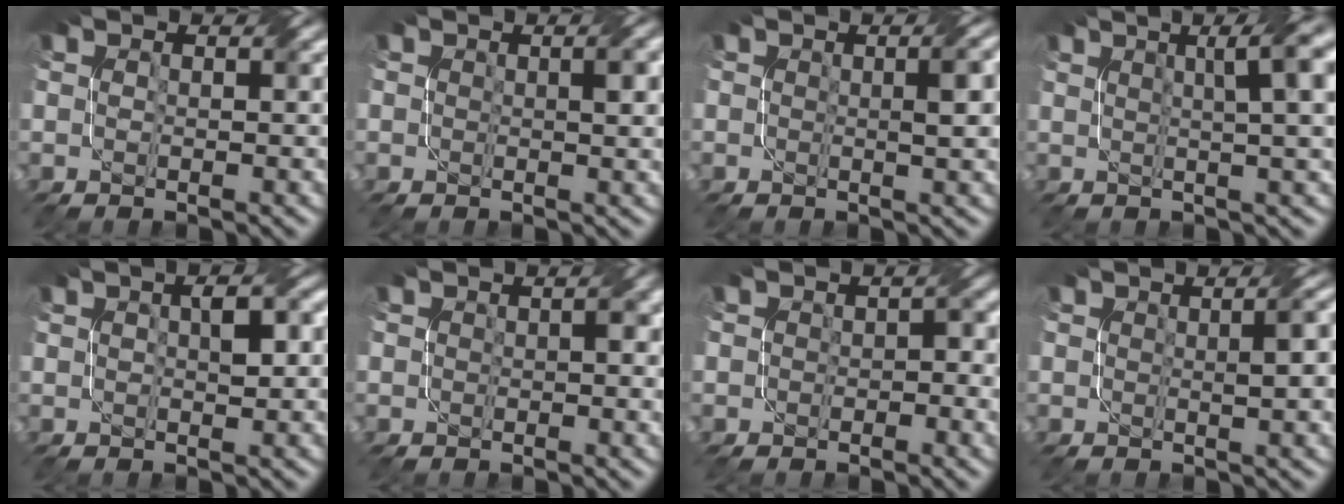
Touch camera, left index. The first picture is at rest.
{"total": 1.4, "force": [0.1, 0.3, 1.4], "torque": [-0.013, 0.005, 0.001]}
{"total": 2.2, "force": [0.1, 0.4, 2.2], "torque": [-0.023, 0.008, 0.002]}
{"total": 7.8, "force": [2.2, 2.0, 7.2], "torque": [-0.046, 0.035, 0.026]}
{"total": 2.1, "force": [0.3, 0.7, 1.9], "torque": [-0.032, 0.010, 0.008]}
{"total": 1.3, "force": [-0.2, 0.8, 1.0], "torque": [-0.007, 0.003, -0.001]}
{"total": 2.1, "force": [-0.6, 1.4, 1.4], "torque": [-0.010, 0.002, -0.004]}
{"total": 2.6, "force": [0.0, 0.5, 2.5], "torque": [-0.027, 0.009, 0.002]}